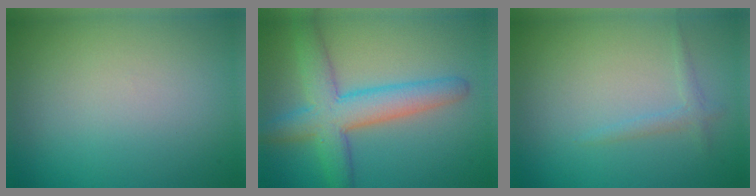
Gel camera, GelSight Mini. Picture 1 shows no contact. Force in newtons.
{"total": 6.2, "press": 6.2, "slide": 0.3}
{"total": 1.1, "press": 1.1, "slide": 0.1}